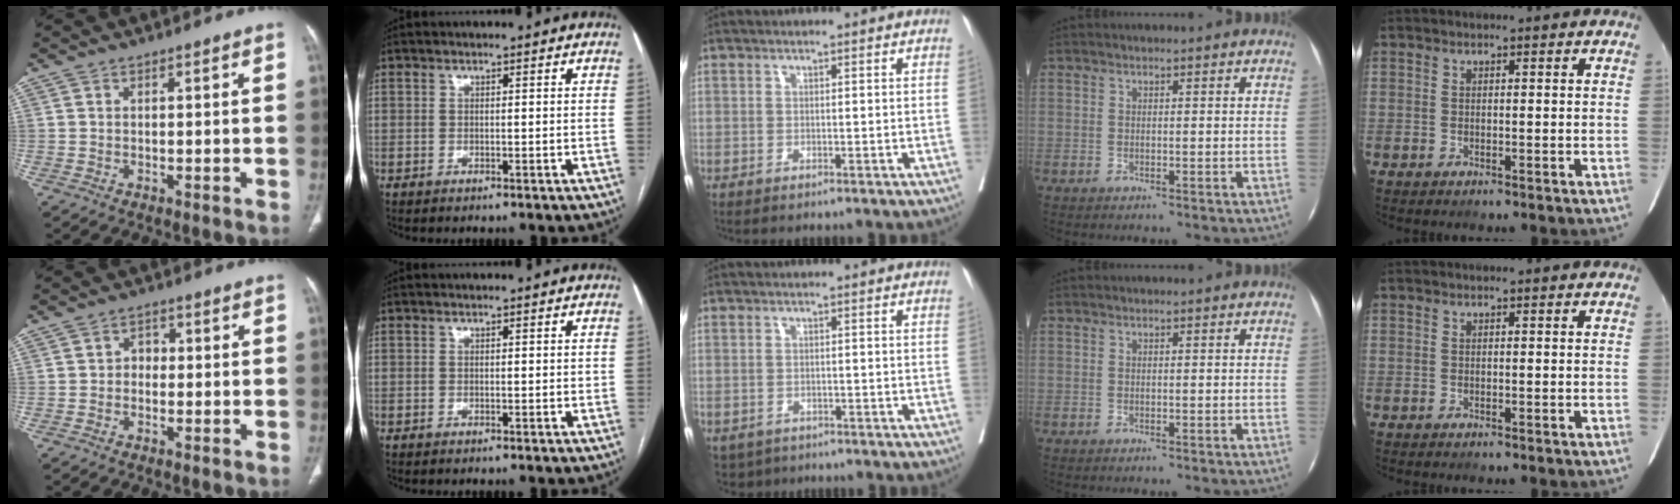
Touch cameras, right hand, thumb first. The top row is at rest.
{"thumb": {"total": 2.3, "force": [-0.3, 1.9, 1.3], "torque": [-0.002, 0.011, -0.013]}, "middle": {"total": 3.4, "force": [-2.2, 2.5, 0.7], "torque": [-0.009, -0.001, -0.032]}}